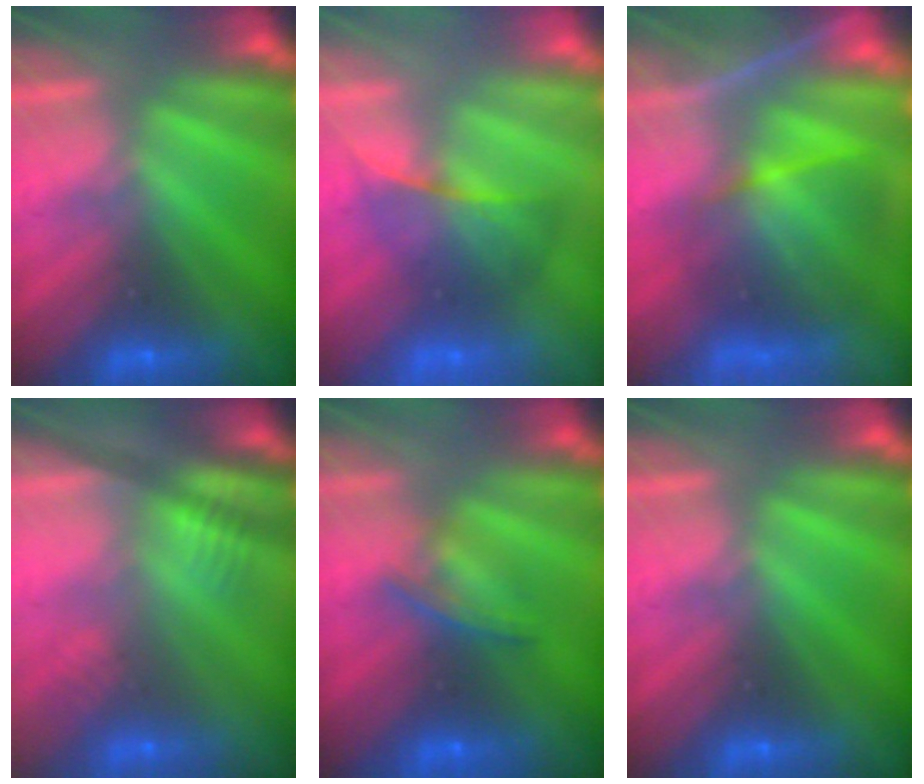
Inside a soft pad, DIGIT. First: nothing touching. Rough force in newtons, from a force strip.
{"total": 2.1}
{"total": 7.4}
{"total": 2.5}
{"total": 8.3}
{"total": 0.0}